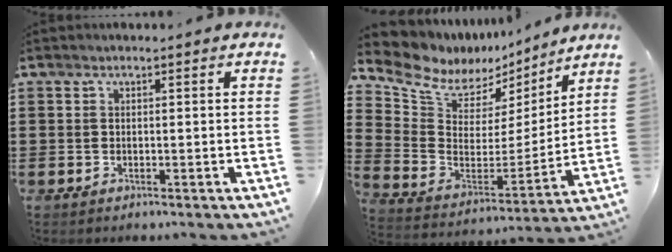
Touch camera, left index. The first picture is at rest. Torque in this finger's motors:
{"motor_torque": [2.14, 0.00, 0.20, 0.05]}